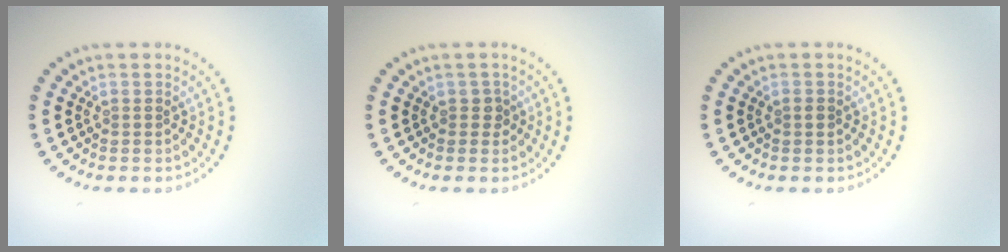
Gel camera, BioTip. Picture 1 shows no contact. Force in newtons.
{"total": 1.0, "press": 0.9, "slide": 0.4}
{"total": 0.7, "press": 0.7, "slide": 0.1}